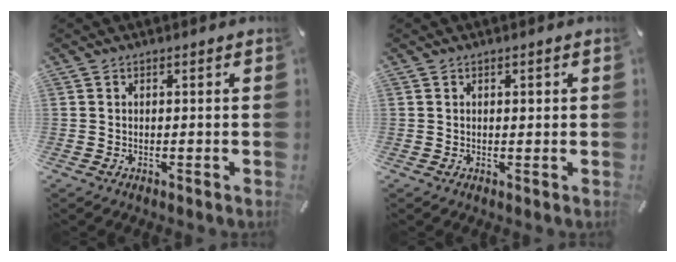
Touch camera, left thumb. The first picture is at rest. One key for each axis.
{"total": 0.8, "fx": 0.3, "fy": 0.6, "fz": 0.5, "tx": -0.002, "ty": -0.001, "tz": 0.003}